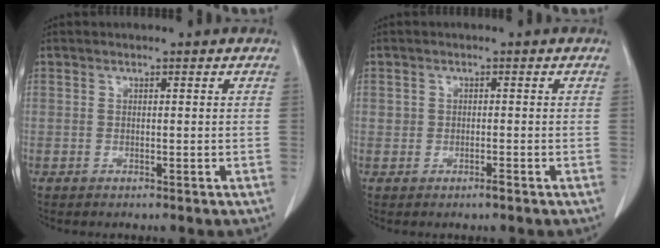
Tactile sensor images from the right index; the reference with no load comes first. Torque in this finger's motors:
{"motor_torque": [-0.08, 0.09, -0.02, 0.01]}